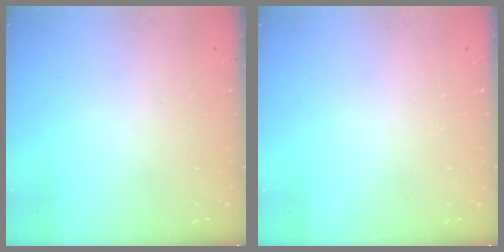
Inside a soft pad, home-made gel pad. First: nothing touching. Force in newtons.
{"total": 0.0}